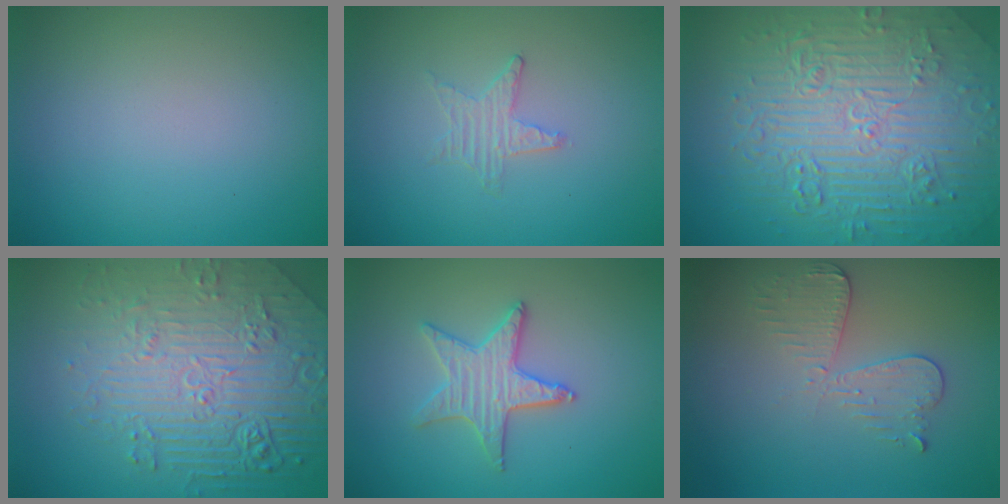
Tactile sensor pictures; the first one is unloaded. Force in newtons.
{"total": 0.5, "press": 0.5, "slide": 0.1}
{"total": 11.2, "press": 7.3, "slide": 8.4}
{"total": 8.5, "press": 6.1, "slide": 5.9}
{"total": 3.2, "press": 3.1, "slide": 0.3}
{"total": 3.0, "press": 2.7, "slide": 1.2}